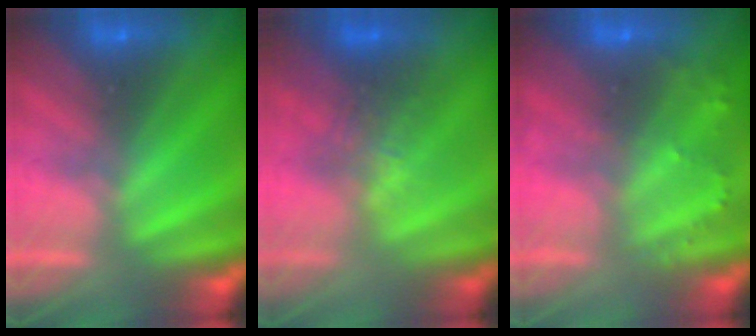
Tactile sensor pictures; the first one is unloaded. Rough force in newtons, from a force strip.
{"total": 2.7}
{"total": 2.2}